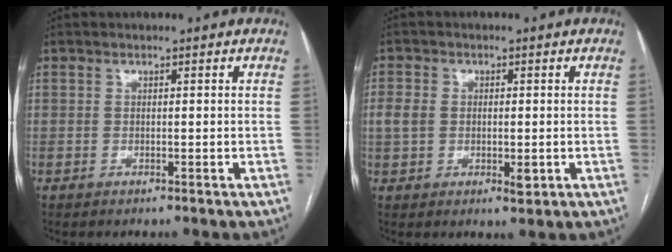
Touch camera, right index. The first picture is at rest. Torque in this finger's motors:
{"motor_torque": [0.33, 0.28, 0.03, 0.02]}